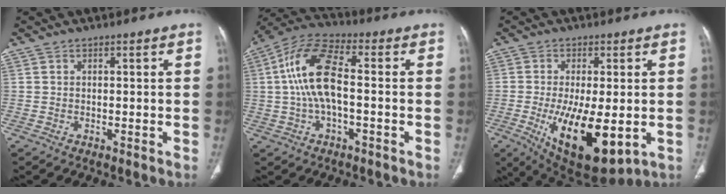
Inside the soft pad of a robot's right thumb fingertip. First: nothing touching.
{"total": 12.3, "force": [-0.1, 5.0, 11.2], "torque": [-0.239, 0.035, -0.007]}
{"total": 15.7, "force": [-3.6, 6.0, 14.0], "torque": [-0.239, -0.026, -0.037]}